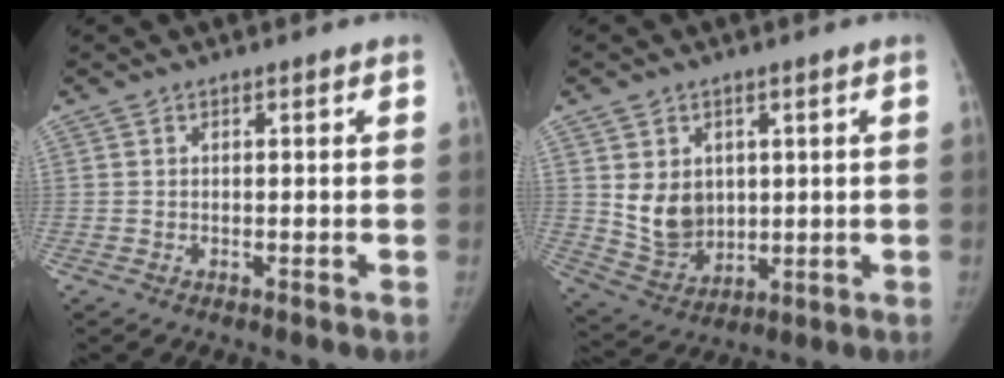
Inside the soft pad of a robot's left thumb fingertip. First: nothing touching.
{"total": 8.9, "force": [1.7, 7.2, 5.0], "torque": [-0.051, -0.023, 0.051]}